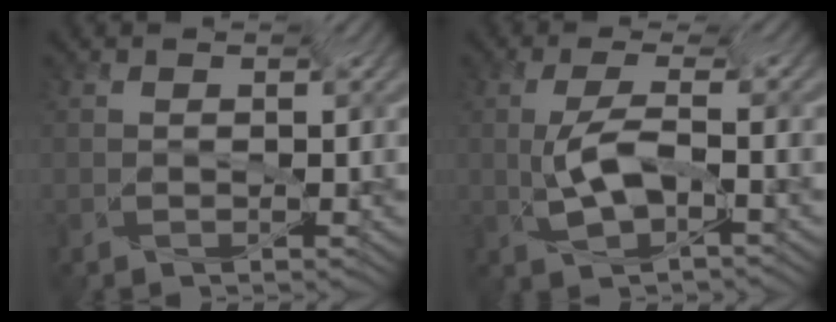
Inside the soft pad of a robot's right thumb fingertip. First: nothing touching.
{"total": 3.6, "force": [-2.5, 0.2, 2.5], "torque": [-0.061, 0.004, -0.040]}